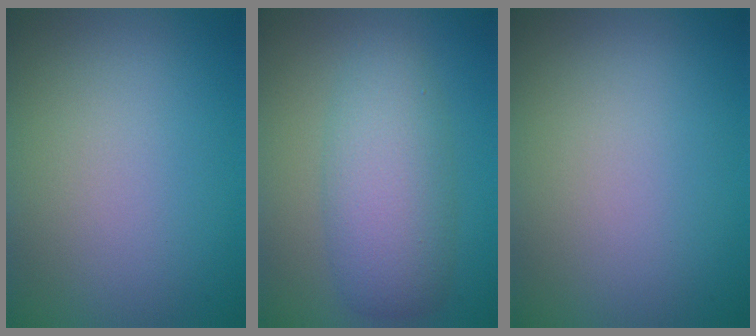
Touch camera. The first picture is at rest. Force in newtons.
{"total": 5.5, "press": 5.5, "slide": 0.1}
{"total": 0.0}